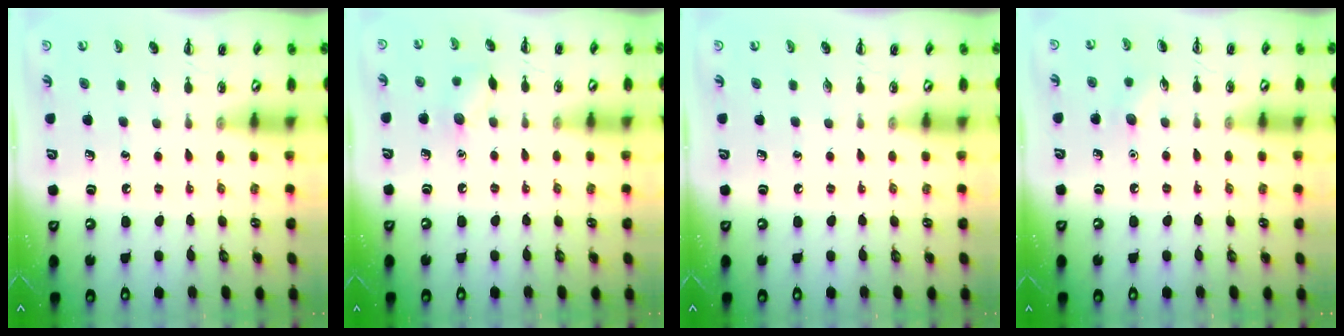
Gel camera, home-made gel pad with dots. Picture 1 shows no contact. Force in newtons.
{"total": 6.9, "press": 6.8, "slide": 1.5}
{"total": 0.0}
{"total": 5.0, "press": 4.7, "slide": 1.5}